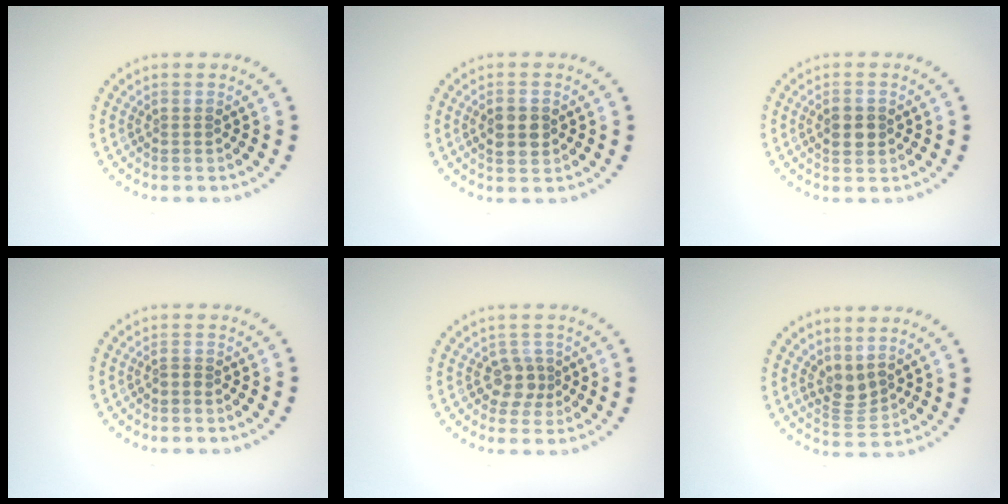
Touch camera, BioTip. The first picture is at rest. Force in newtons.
{"total": 2.5, "press": 2.4, "slide": 0.2}
{"total": 2.7, "press": 2.7, "slide": 0.0}
{"total": 0.5, "press": 0.3, "slide": 0.4}
{"total": 2.2, "press": 1.8, "slide": 1.3}
{"total": 2.2, "press": 1.7, "slide": 1.4}